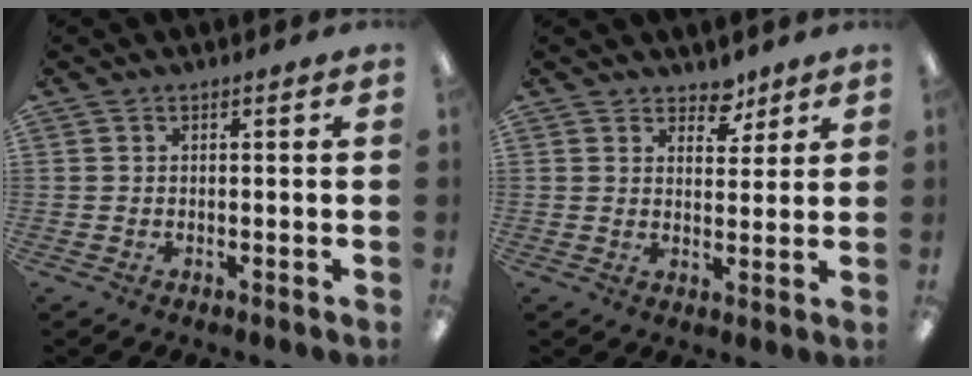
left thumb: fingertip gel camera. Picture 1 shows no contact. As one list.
[{"total": 5.2, "force": [4.0, 3.0, 1.3], "torque": [-0.006, -0.024, 0.068]}]